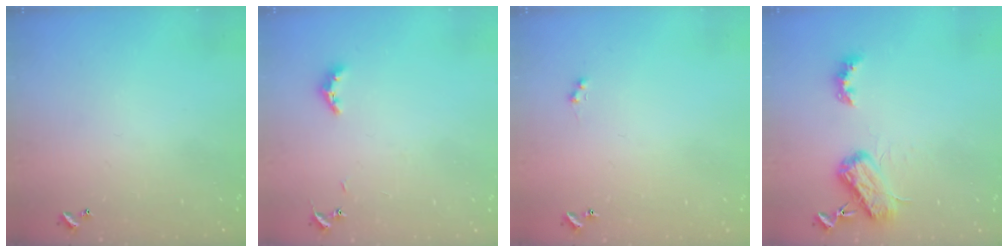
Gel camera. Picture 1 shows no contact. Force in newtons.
{"total": 5.4, "press": 5.4, "slide": 0.6}
{"total": 1.0, "press": 0.9, "slide": 0.4}
{"total": 5.3, "press": 5.2, "slide": 0.8}